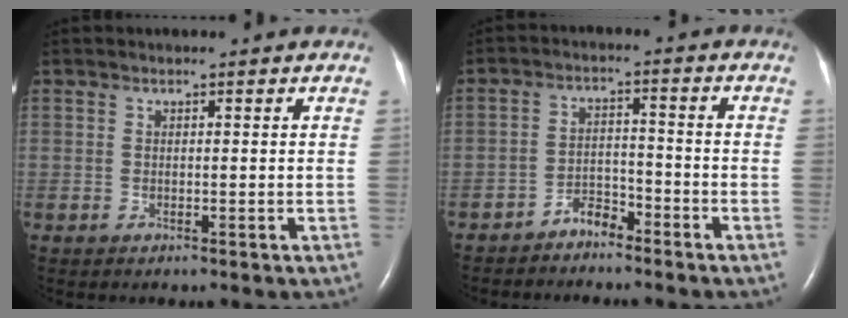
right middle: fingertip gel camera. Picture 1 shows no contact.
{"total": 3.4, "force": [-3.0, 1.2, 1.0], "torque": [-0.015, 0.001, -0.053]}